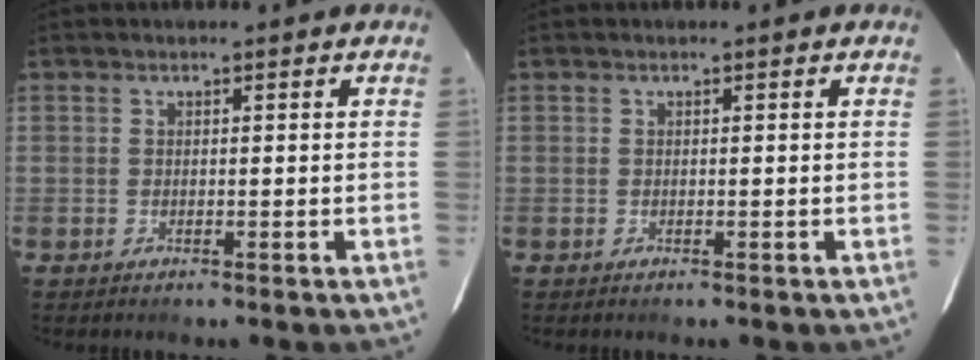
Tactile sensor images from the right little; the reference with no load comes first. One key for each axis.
{"total": 0.0}